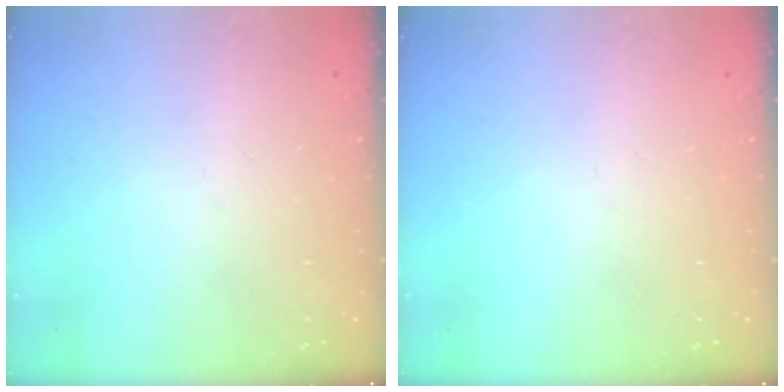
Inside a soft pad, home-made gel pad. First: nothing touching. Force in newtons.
{"total": 0.0}